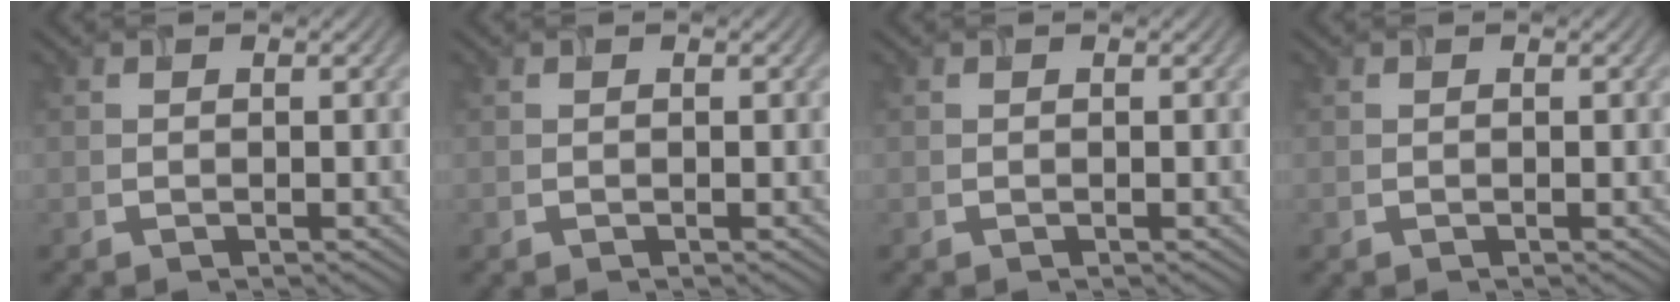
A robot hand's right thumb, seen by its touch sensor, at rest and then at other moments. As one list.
[{"total": 0.0}, {"total": 0.0}, {"total": 0.0}]